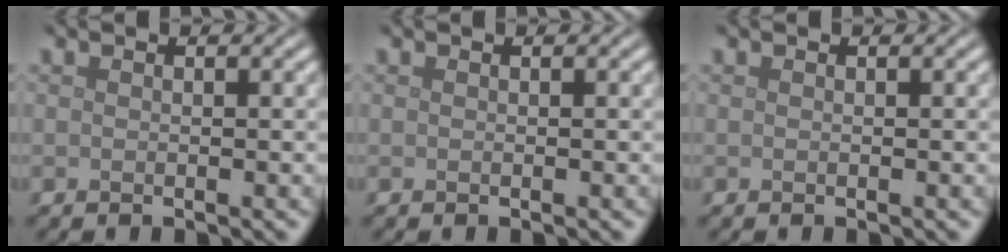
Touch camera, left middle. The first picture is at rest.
{"total": 0.0}
{"total": 0.0}